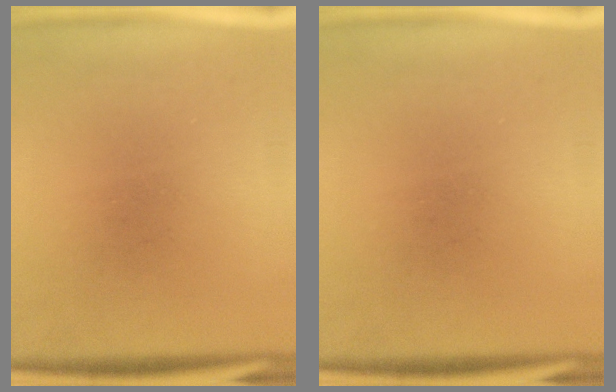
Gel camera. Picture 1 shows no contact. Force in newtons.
{"total": 0.0}